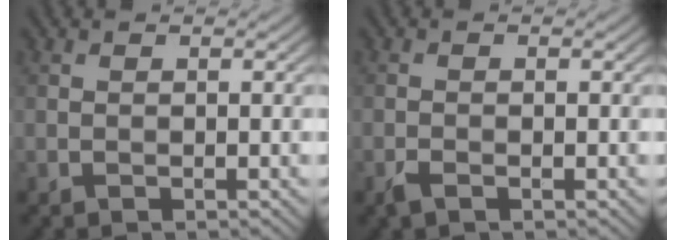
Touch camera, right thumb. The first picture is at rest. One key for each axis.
{"total": 1.2, "fx": -0.8, "fy": 0.3, "fz": 0.8, "tx": -0.022, "ty": -0.001, "tz": -0.017}